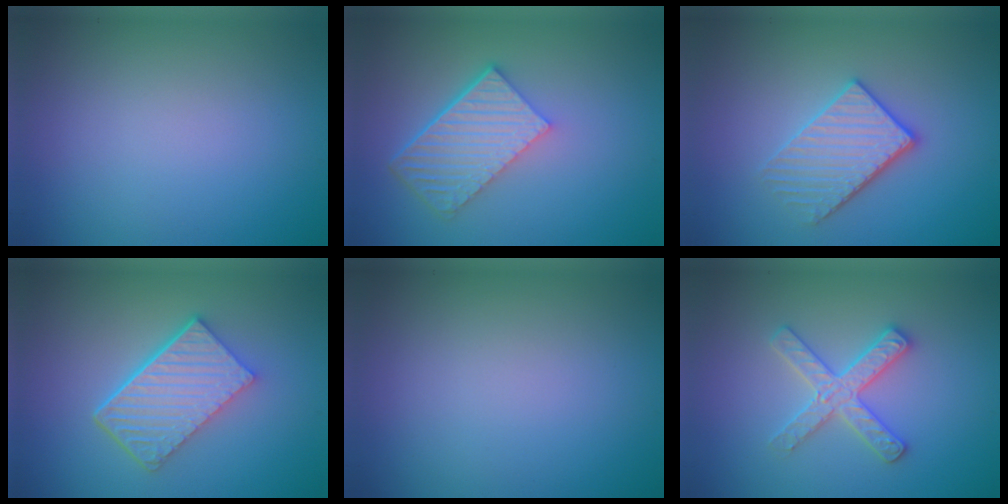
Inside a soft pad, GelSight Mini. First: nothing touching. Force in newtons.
{"total": 6.0, "press": 4.2, "slide": 4.3}
{"total": 3.5, "press": 3.3, "slide": 1.3}
{"total": 6.4, "press": 4.4, "slide": 4.6}
{"total": 0.0}
{"total": 2.9, "press": 2.9, "slide": 0.5}